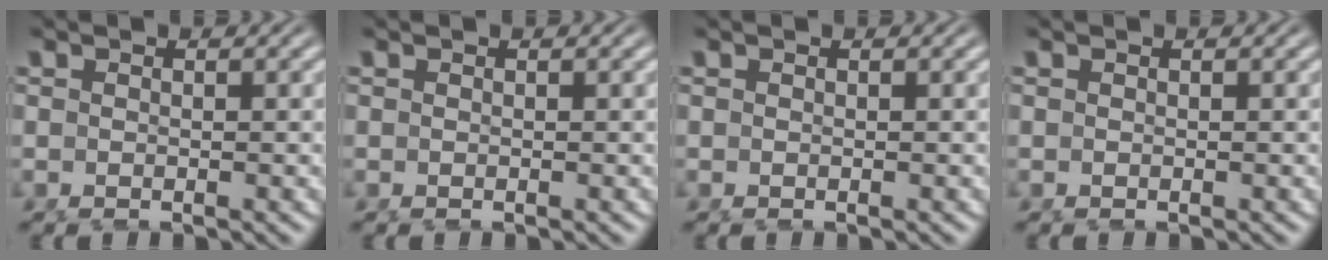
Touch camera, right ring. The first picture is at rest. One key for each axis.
{"total": 0.0}
{"total": 0.0}
{"total": 0.0}